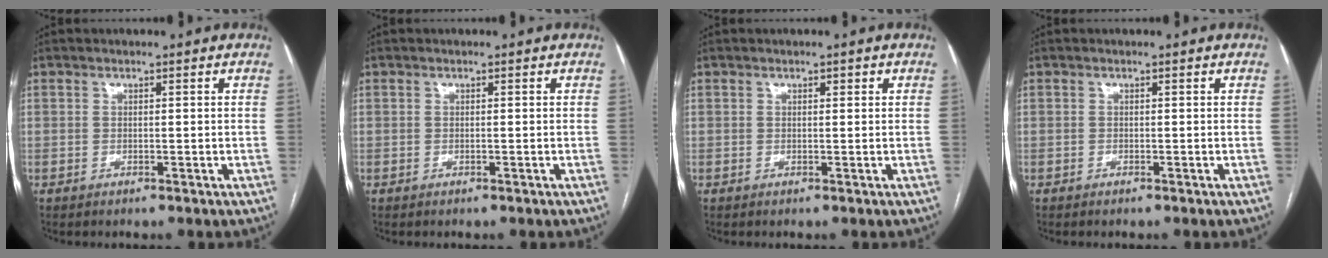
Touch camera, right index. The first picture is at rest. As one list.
[{"total": 0.0}, {"total": 0.7, "force": [0.4, 0.3, 0.5], "torque": [-0.007, 0.003, 0.003]}, {"total": 0.0}]